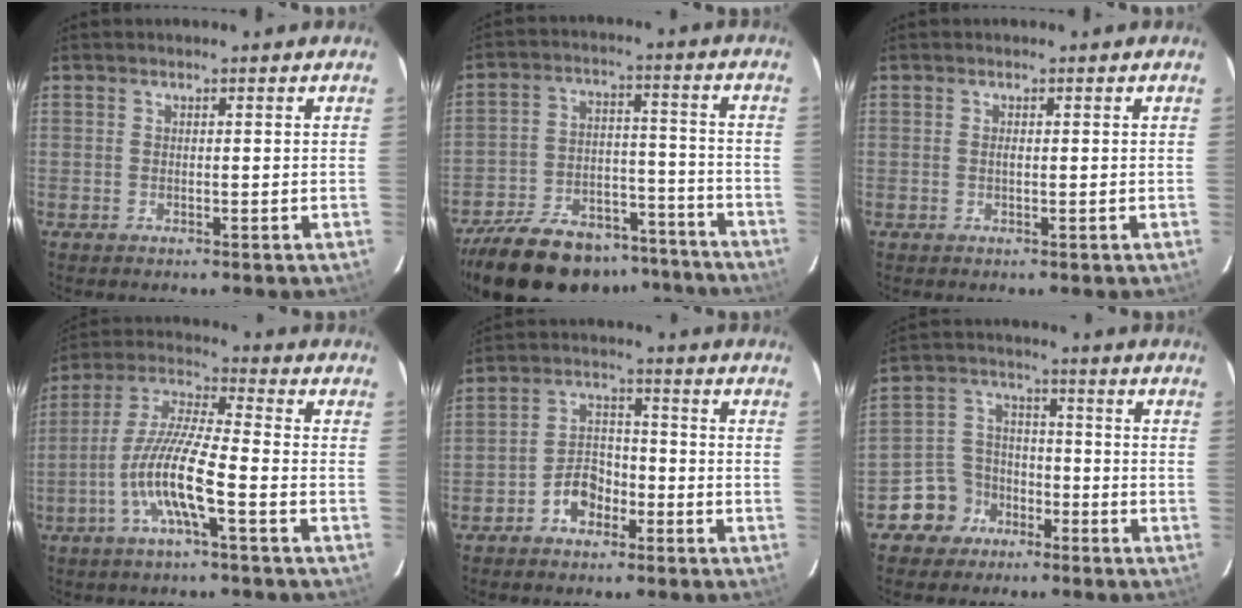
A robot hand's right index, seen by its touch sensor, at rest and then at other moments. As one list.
[{"total": 24.3, "force": [-19.5, 10.2, 10.2], "torque": [-0.213, 0.019, -0.274]}, {"total": 0.6, "force": [0.0, 0.2, 0.5], "torque": [-0.011, 0.001, -0.001]}, {"total": 11.1, "force": [-4.4, 0.9, 10.2], "torque": [-0.213, 0.001, -0.088]}, {"total": 6.0, "force": [-3.5, 3.9, 2.8], "torque": [-0.055, 0.023, -0.055]}, {"total": 8.1, "force": [-5.0, 6.4, 0.7], "torque": [-0.031, 0.036, -0.085]}]